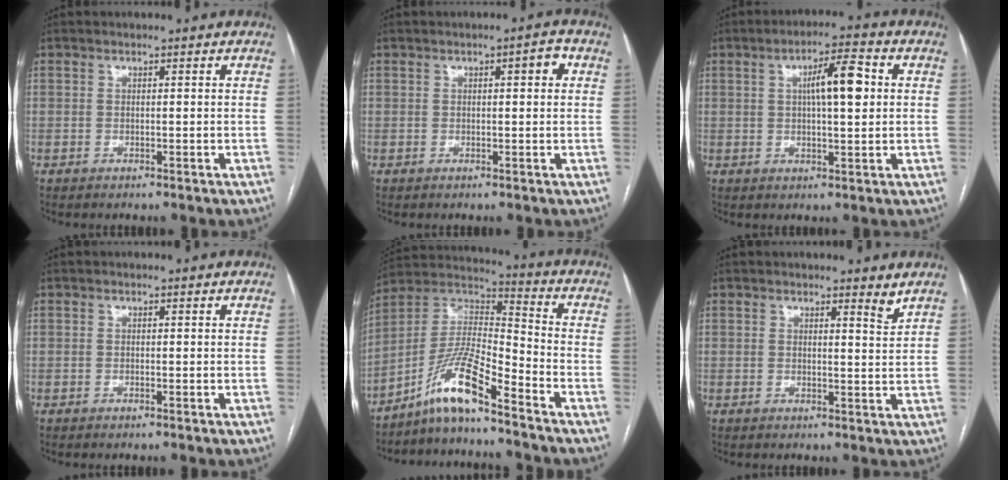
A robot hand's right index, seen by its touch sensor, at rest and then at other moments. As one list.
[{"total": 2.4, "force": [0.7, 0.6, 2.2], "torque": [-0.030, 0.006, 0.007]}, {"total": 7.7, "force": [1.5, 1.4, 7.4], "torque": [-0.122, 0.017, 0.025]}, {"total": 0.0}, {"total": 11.1, "force": [-8.1, 0.7, 7.6], "torque": [-0.157, 0.016, -0.152]}, {"total": 2.0, "force": [1.9, 0.0, 0.8], "torque": [-0.016, -0.019, 0.020]}]